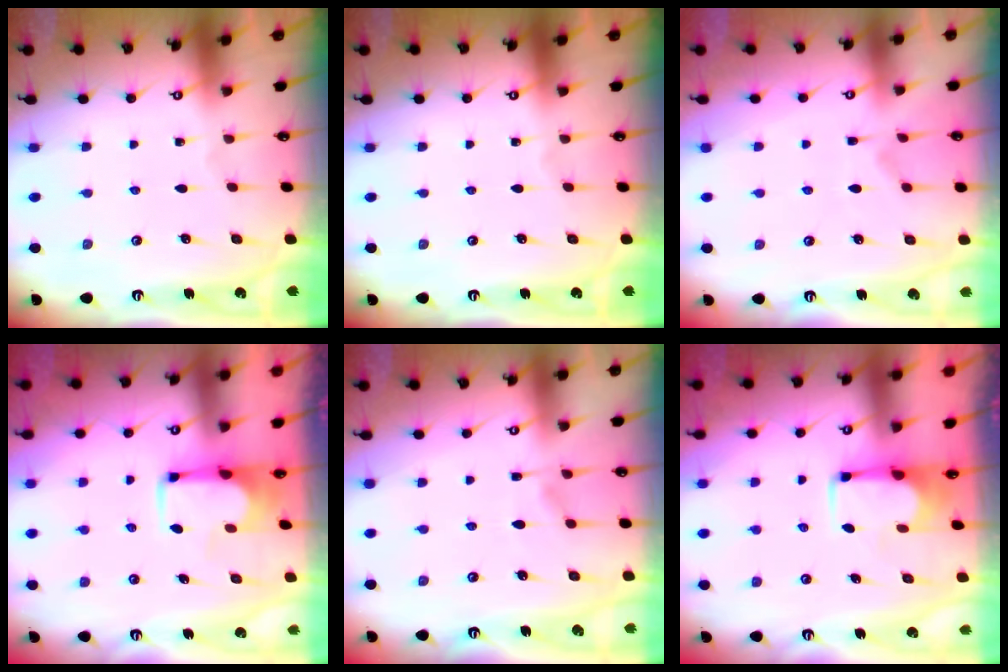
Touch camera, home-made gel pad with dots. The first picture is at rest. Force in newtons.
{"total": 0.0}
{"total": 4.0, "press": 3.8, "slide": 1.2}
{"total": 3.3, "press": 3.3, "slide": 0.4}
{"total": 1.4, "press": 0.4, "slide": 1.4}
{"total": 1.7, "press": 1.6, "slide": 0.5}